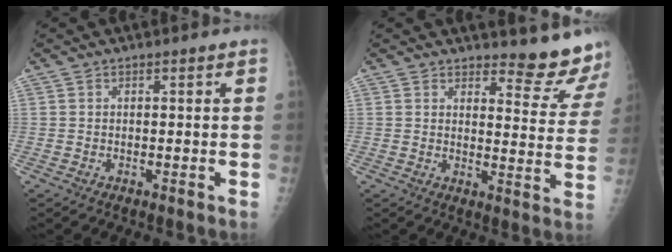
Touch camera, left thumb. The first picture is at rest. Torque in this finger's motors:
{"motor_torque": [0.69, -0.48, -0.11, -0.40, 0.00]}